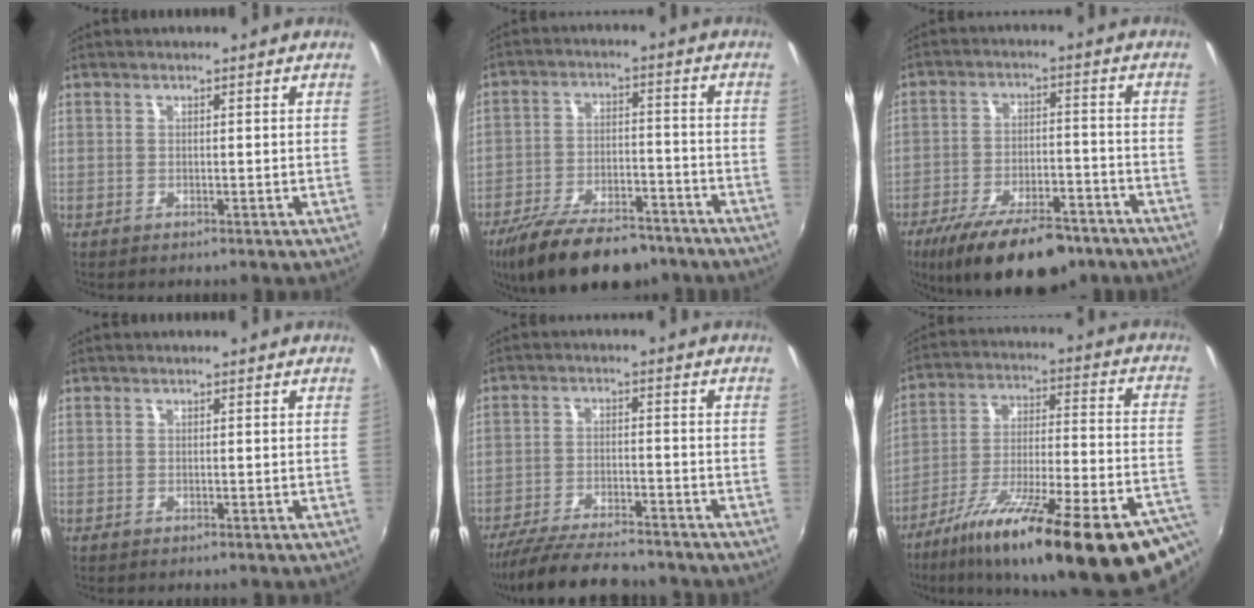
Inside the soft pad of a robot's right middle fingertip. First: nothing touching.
{"total": 18.3, "force": [-14.0, 7.1, 9.4], "torque": [-0.192, -0.021, -0.218]}
{"total": 18.4, "force": [-13.3, 6.9, 10.7], "torque": [-0.198, -0.025, -0.197]}
{"total": 0.0}
{"total": 14.4, "force": [-12.6, 2.9, 6.4], "torque": [-0.139, -0.021, -0.204]}
{"total": 32.1, "force": [-22.5, 5.7, 22.2], "torque": [-0.327, -0.056, -0.327]}